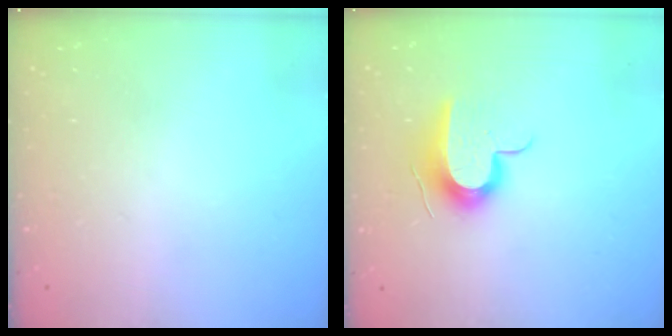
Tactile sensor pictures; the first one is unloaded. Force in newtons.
{"total": 10.6, "press": 10.5, "slide": 1.3}